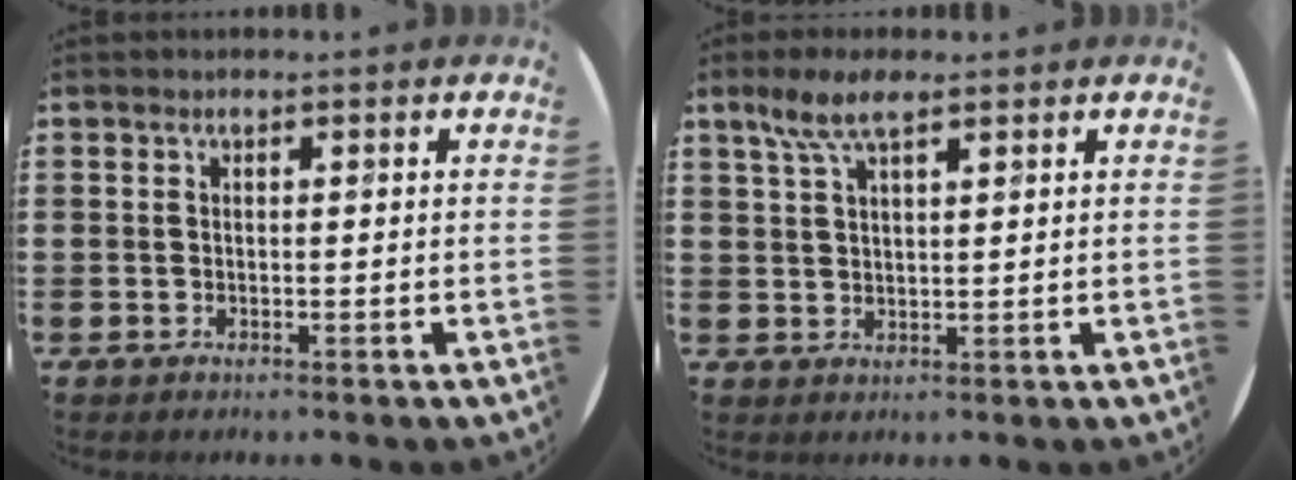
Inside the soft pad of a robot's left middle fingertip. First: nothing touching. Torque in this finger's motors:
{"motor_torque": [0.81, -0.69, 0.13, 0.07]}